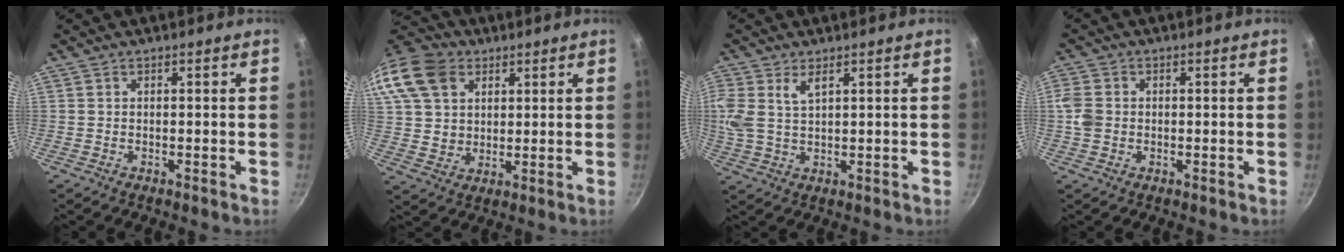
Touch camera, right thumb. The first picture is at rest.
{"total": 19.6, "force": [8.2, 14.8, 9.8], "torque": [-0.212, 0.017, 0.152]}
{"total": 8.6, "force": [3.7, 4.7, 6.1], "torque": [-0.136, -0.001, 0.075]}
{"total": 4.0, "force": [-0.2, 3.3, 2.2], "torque": [-0.042, 0.006, -0.008]}